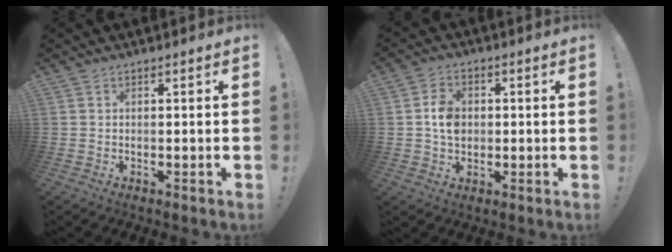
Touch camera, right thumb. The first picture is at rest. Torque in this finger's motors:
{"motor_torque": [0.04, -0.01, -0.37, -0.33, -0.01]}